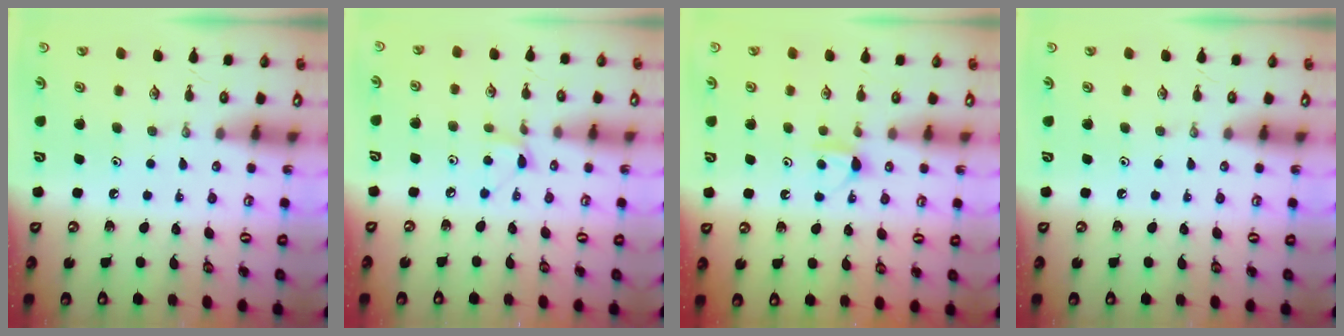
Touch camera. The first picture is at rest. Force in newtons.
{"total": 4.8, "press": 4.8, "slide": 0.6}
{"total": 5.0, "press": 5.0, "slide": 0.5}
{"total": 0.0}